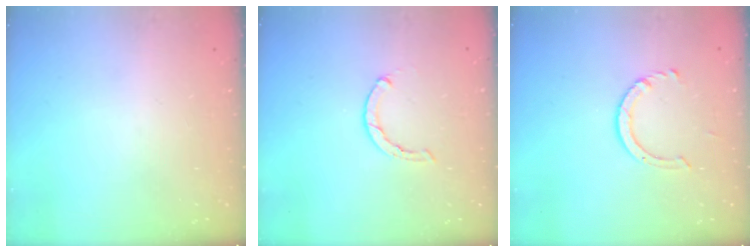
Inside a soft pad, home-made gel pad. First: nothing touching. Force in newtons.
{"total": 0.7, "press": 0.6, "slide": 0.2}
{"total": 4.0, "press": 3.9, "slide": 0.5}